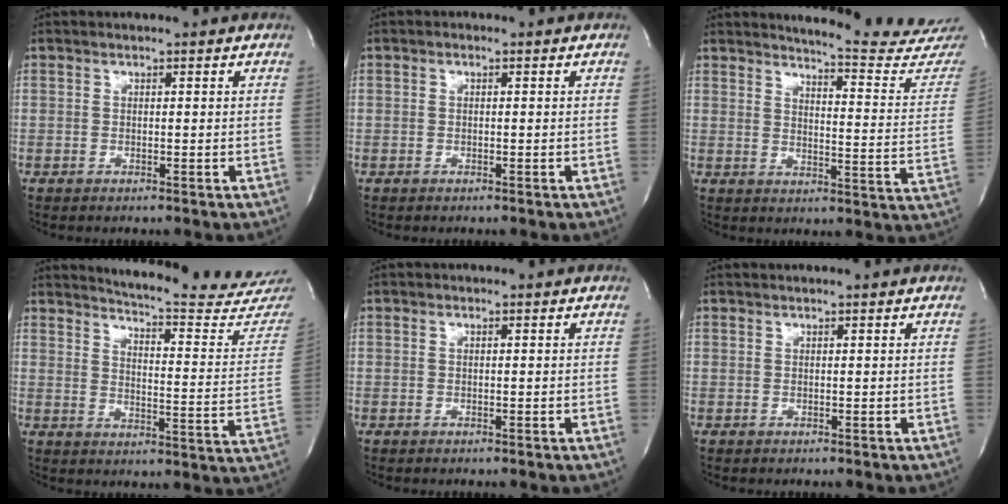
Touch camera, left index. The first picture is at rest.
{"total": 0.0}
{"total": 19.4, "force": [18.9, 0.0, 4.3], "torque": [-0.056, -0.135, 0.207]}
{"total": 22.9, "force": [22.1, 0.7, 5.9], "torque": [-0.081, -0.130, 0.255]}
{"total": 0.0}
{"total": 0.7, "force": [0.6, -0.3, 0.2], "torque": [-0.009, 0.002, 0.017]}